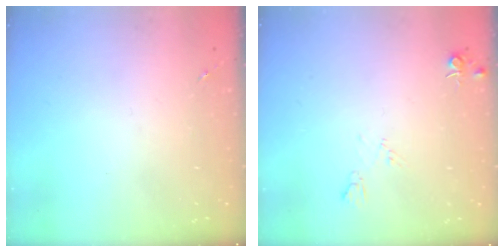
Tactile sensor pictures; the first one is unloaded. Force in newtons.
{"total": 5.2, "press": 5.2, "slide": 0.7}